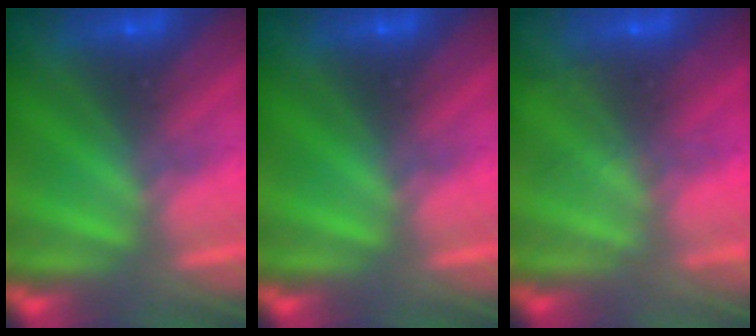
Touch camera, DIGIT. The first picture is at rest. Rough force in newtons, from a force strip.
{"total": 0.0}
{"total": 1.9}